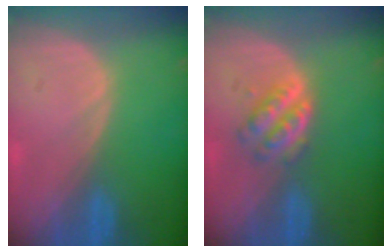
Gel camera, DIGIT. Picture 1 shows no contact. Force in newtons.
{"total": 4.8, "press": 4.4, "slide": 1.9}